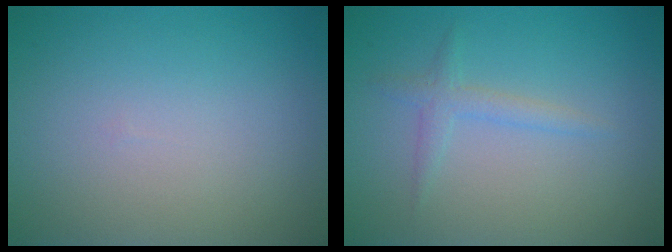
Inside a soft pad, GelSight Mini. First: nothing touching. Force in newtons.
{"total": 1.5, "press": 1.5, "slide": 0.1}